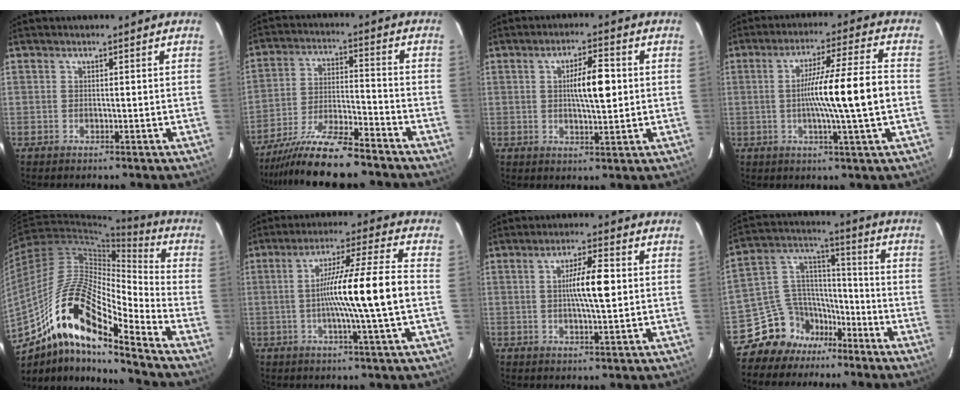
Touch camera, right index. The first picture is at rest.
{"total": 13.3, "force": [-11.4, 1.2, 6.8], "torque": [-0.119, -0.011, -0.198]}
{"total": 6.7, "force": [0.8, 1.5, 6.5], "torque": [-0.108, 0.009, 0.016]}
{"total": 12.5, "force": [-0.9, -1.1, 12.4], "torque": [-0.206, 0.003, -0.018]}
{"total": 17.9, "force": [-10.2, 4.0, 14.2], "torque": [-0.267, 0.028, -0.172]}
{"total": 13.6, "force": [-1.3, -1.3, 13.5], "torque": [-0.225, 0.004, -0.026]}
{"total": 6.8, "force": [0.7, 0.8, 6.7], "torque": [-0.117, 0.007, 0.011]}
{"total": 10.9, "force": [-7.5, 7.8, 0.8], "torque": [-0.019, 0.082, -0.129]}